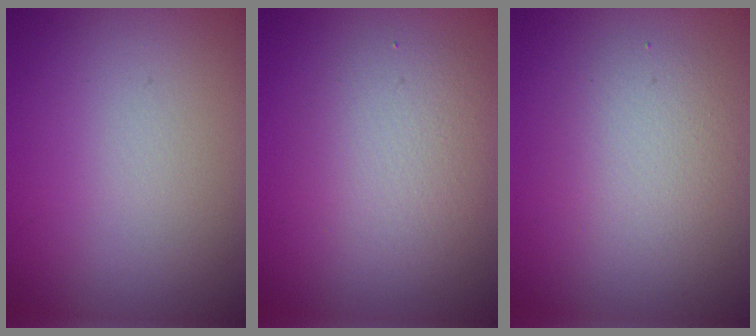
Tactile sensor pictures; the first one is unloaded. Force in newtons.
{"total": 3.8, "press": 3.8, "slide": 0.0}
{"total": 3.0, "press": 3.0, "slide": 0.2}